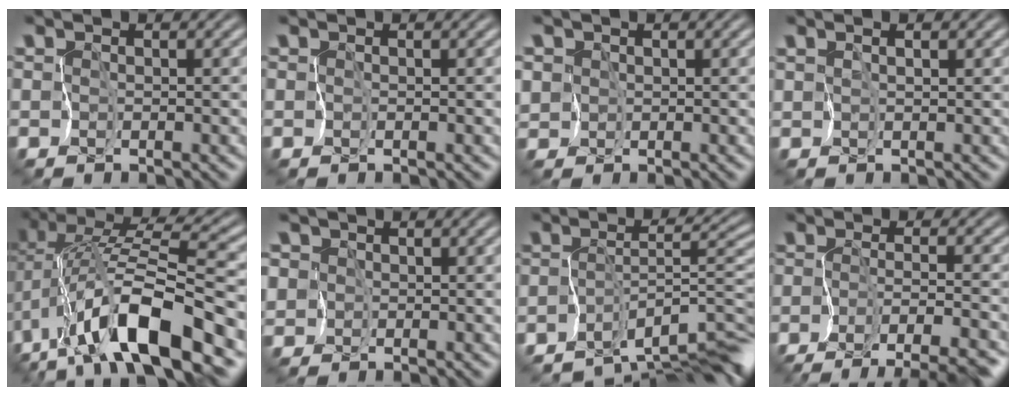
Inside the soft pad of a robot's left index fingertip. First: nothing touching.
{"total": 0.0}
{"total": 2.6, "force": [0.3, 2.4, 0.8], "torque": [-0.030, 0.012, -0.021]}
{"total": 0.9, "force": [0.5, -0.3, 0.6], "torque": [-0.020, -0.001, 0.010]}
{"total": 12.1, "force": [-4.6, 3.6, 10.6], "torque": [-0.195, 0.018, -0.091]}
{"total": 4.8, "force": [0.8, 4.4, 1.7], "torque": [-0.057, 0.021, -0.026]}
{"total": 7.6, "force": [-5.8, 1.5, 4.7], "torque": [-0.056, -0.007, -0.098]}
{"total": 7.4, "force": [-5.7, 1.5, 4.5], "torque": [-0.062, -0.008, -0.074]}